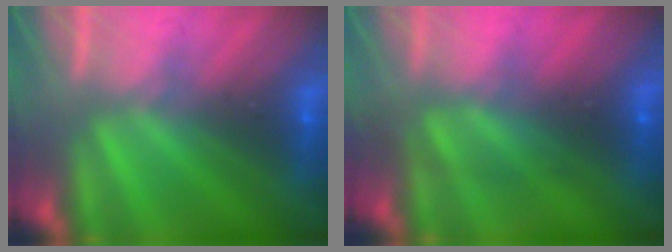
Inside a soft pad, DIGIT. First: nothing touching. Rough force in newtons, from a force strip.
{"total": 2.4}